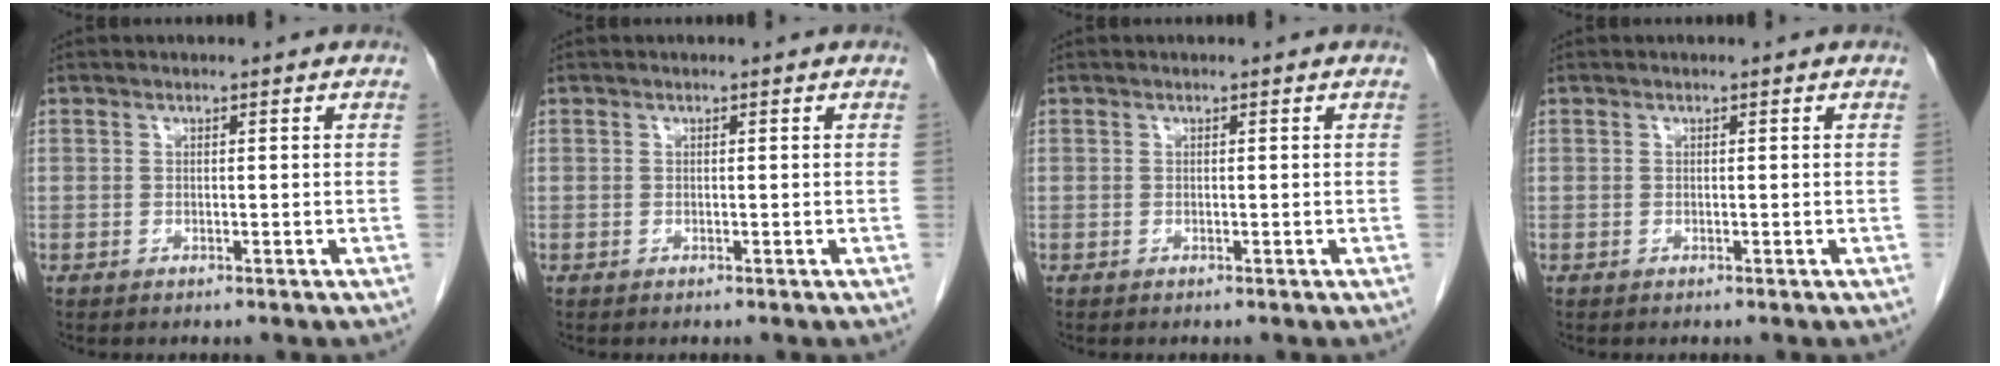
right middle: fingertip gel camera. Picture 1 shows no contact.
{"total": 0.0}
{"total": 0.0}
{"total": 0.0}